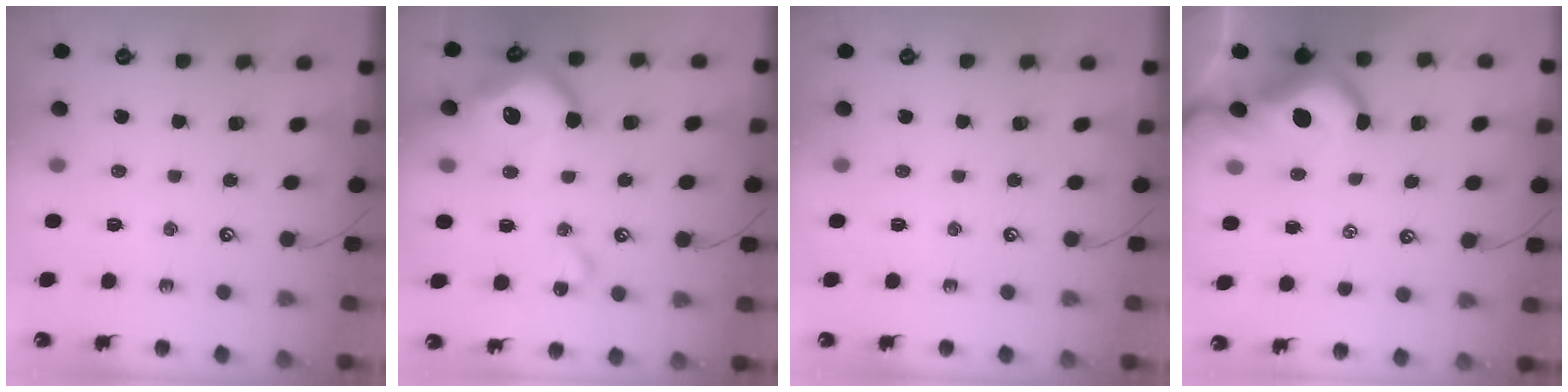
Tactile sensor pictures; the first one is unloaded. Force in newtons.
{"total": 15.6, "press": 15.5, "slide": 1.4}
{"total": 0.0}
{"total": 11.7, "press": 11.5, "slide": 2.0}